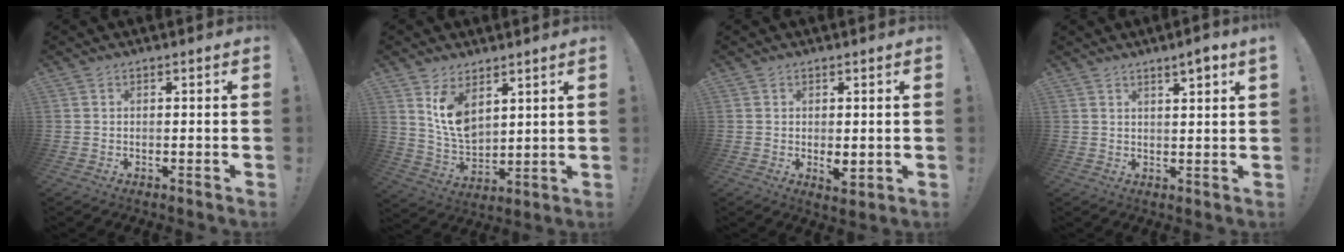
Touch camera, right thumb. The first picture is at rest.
{"total": 10.4, "force": [5.9, 6.2, 5.9], "torque": [-0.103, -0.039, 0.115]}
{"total": 3.4, "force": [0.0, 1.6, 3.0], "torque": [-0.039, 0.000, 0.002]}
{"total": 4.0, "force": [2.8, 0.0, 2.9], "torque": [-0.037, -0.020, 0.041]}